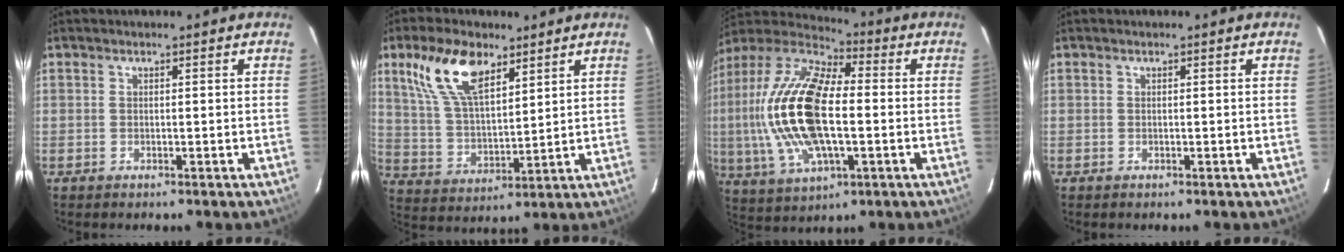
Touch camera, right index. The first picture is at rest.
{"total": 13.3, "force": [7.6, 6.2, 9.0], "torque": [-0.178, 0.021, 0.157]}
{"total": 22.5, "force": [-0.7, 10.2, 20.1], "torque": [-0.417, 0.004, -0.017]}
{"total": 0.0}